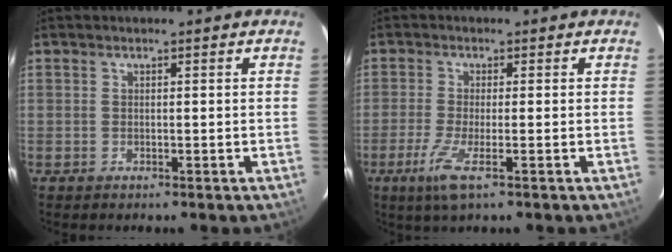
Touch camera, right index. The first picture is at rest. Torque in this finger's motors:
{"motor_torque": [0.26, -0.11, 0.12, 0.07]}